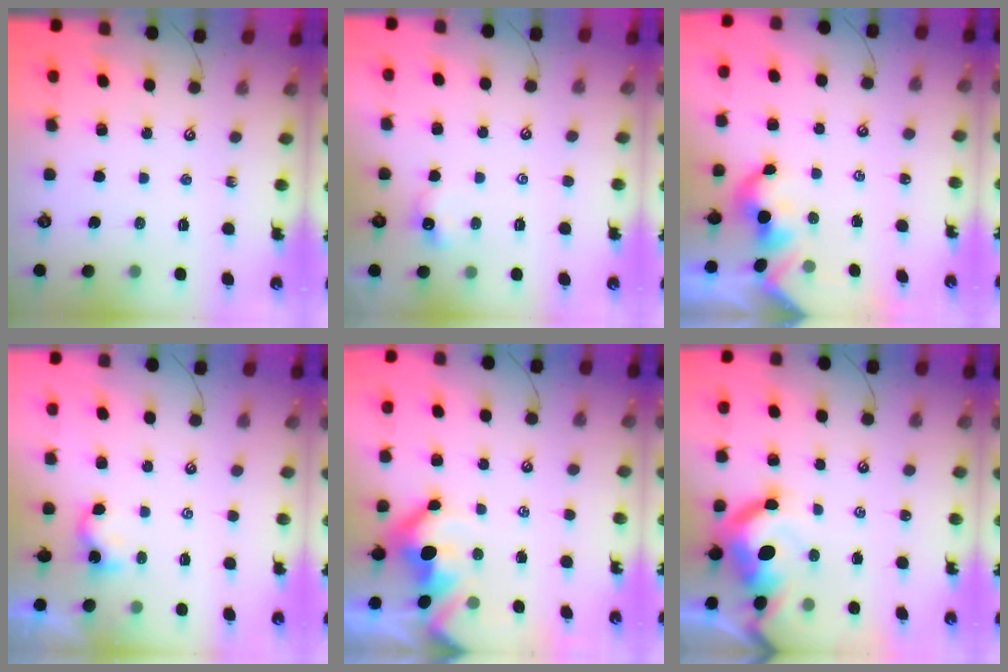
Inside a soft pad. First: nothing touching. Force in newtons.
{"total": 0.8, "press": 0.7, "slide": 0.4}
{"total": 2.2, "press": 2.2, "slide": 0.3}
{"total": 1.9, "press": 1.9, "slide": 0.3}
{"total": 5.5, "press": 5.4, "slide": 1.2}
{"total": 10.4, "press": 10.3, "slide": 1.6}